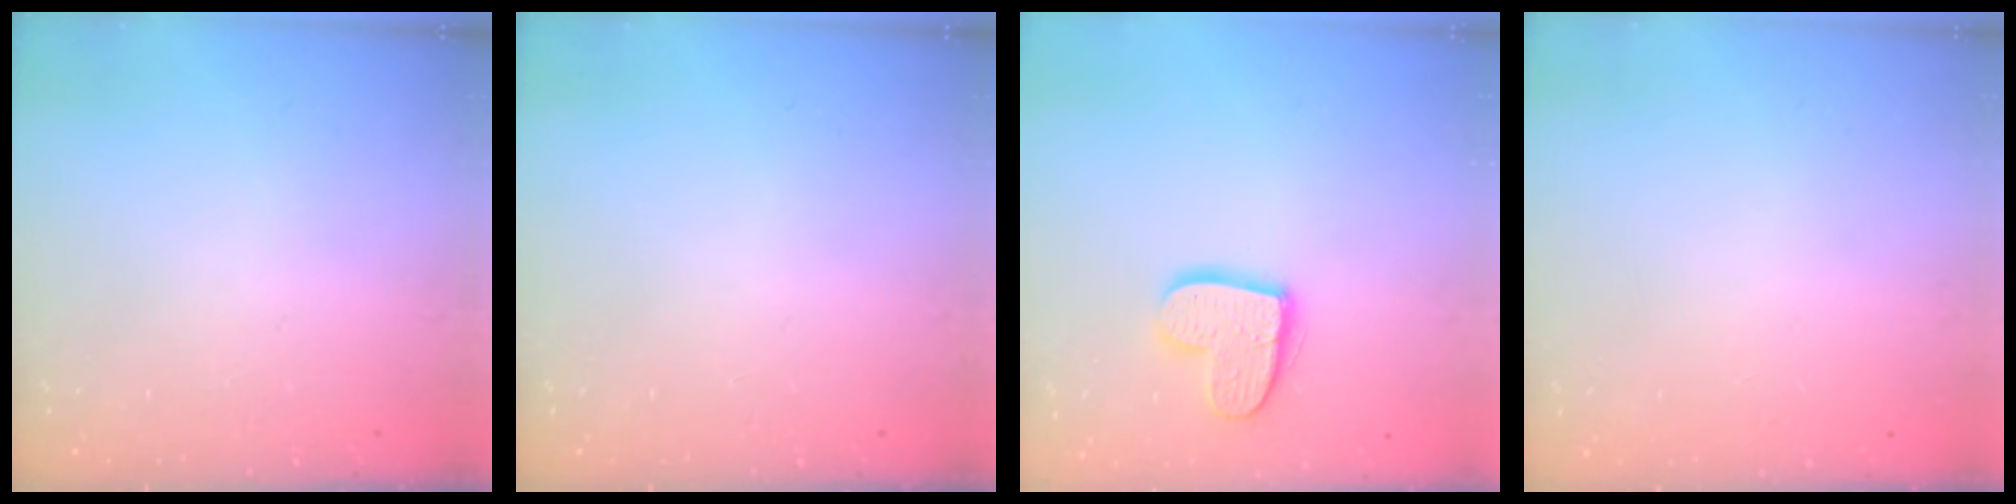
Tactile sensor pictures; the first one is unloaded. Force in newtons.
{"total": 0.0}
{"total": 13.1, "press": 13.1, "slide": 0.9}
{"total": 0.0}